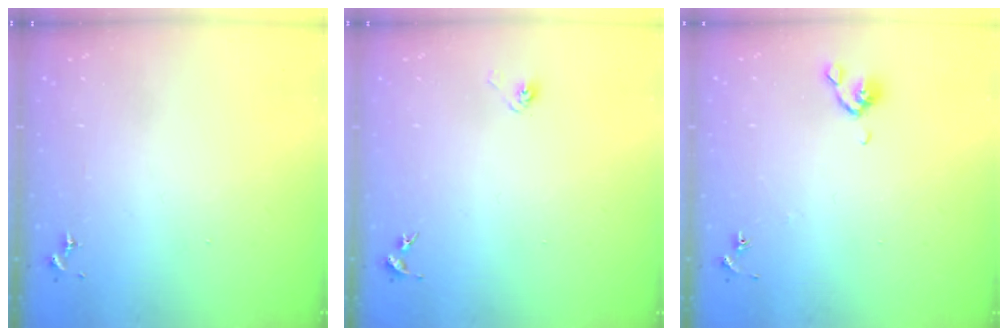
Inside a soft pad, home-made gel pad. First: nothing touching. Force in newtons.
{"total": 2.9, "press": 2.6, "slide": 1.4}
{"total": 5.2, "press": 5.1, "slide": 1.0}